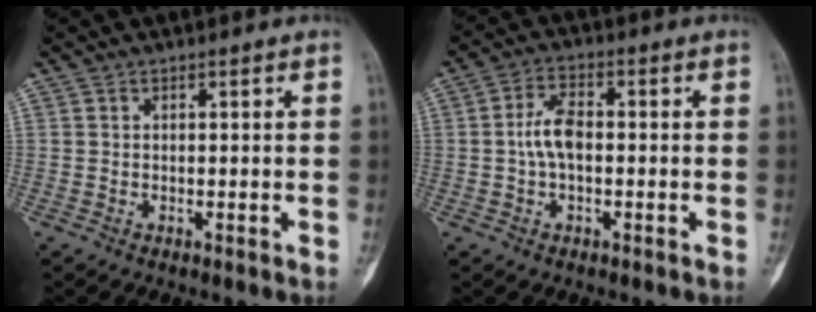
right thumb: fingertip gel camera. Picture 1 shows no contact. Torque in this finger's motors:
{"motor_torque": [0.04, 0.05, 0.02, -0.01, 0.04]}